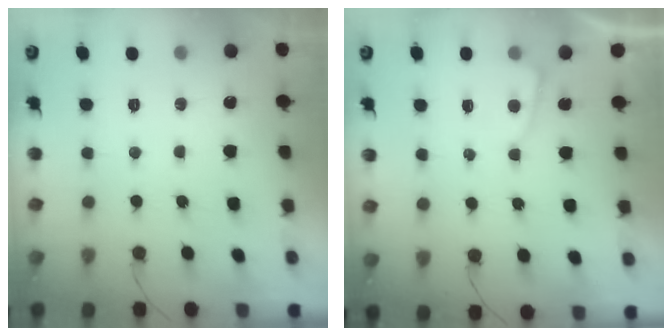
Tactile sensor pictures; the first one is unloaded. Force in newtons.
{"total": 2.3, "press": 2.2, "slide": 0.3}